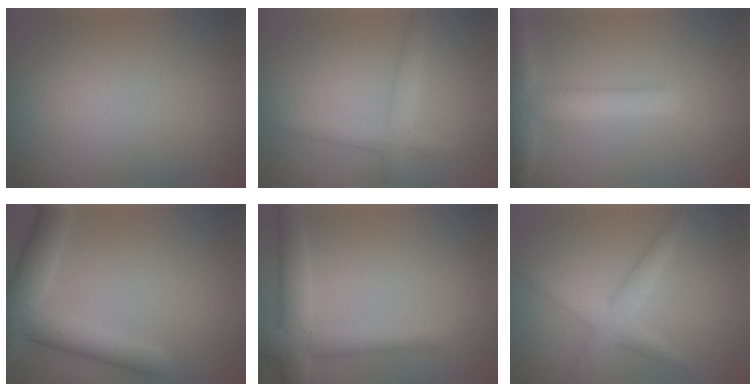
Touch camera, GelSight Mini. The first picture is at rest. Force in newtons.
{"total": 2.3, "press": 2.3, "slide": 0.2}
{"total": 5.1, "press": 5.0, "slide": 0.5}
{"total": 5.9, "press": 5.9, "slide": 0.3}
{"total": 4.1, "press": 4.1, "slide": 0.1}
{"total": 2.9, "press": 2.9, "slide": 0.1}